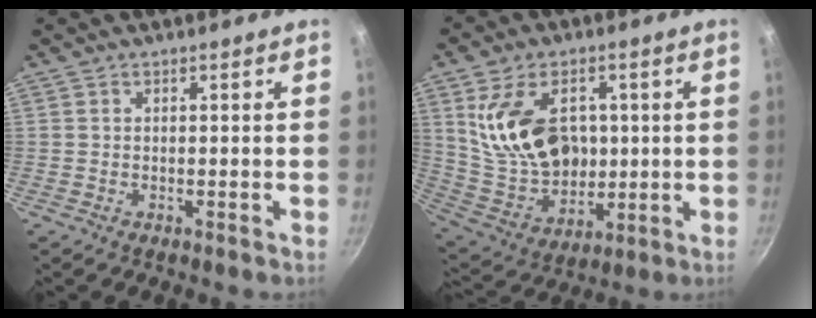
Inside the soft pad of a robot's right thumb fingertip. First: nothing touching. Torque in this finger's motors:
{"motor_torque": [-0.50, 1.20, 1.51, 0.08, 0.49]}